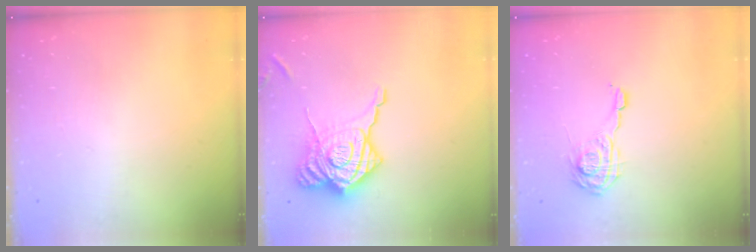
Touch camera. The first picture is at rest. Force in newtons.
{"total": 21.6, "press": 21.6, "slide": 1.1}
{"total": 10.3, "press": 10.3, "slide": 0.8}